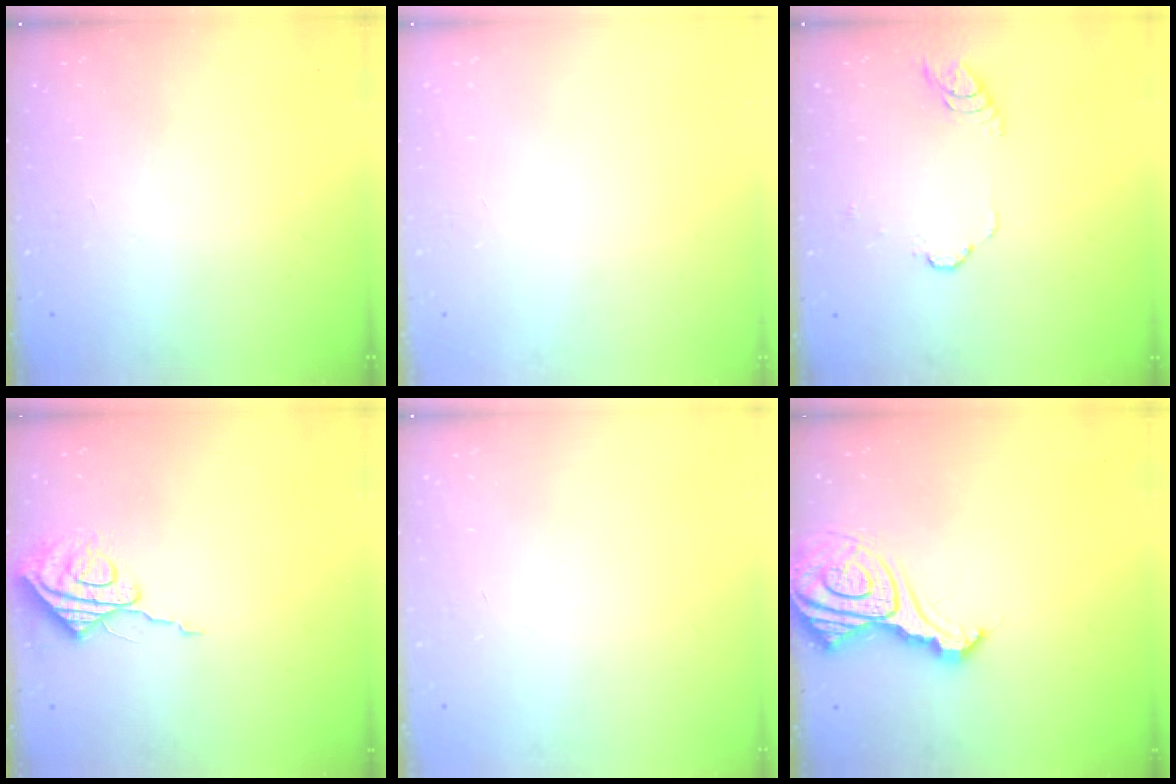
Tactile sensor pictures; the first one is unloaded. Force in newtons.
{"total": 0.0}
{"total": 4.2, "press": 4.2, "slide": 0.3}
{"total": 7.9, "press": 7.9, "slide": 0.3}
{"total": 0.0}
{"total": 16.3, "press": 16.2, "slide": 1.7}